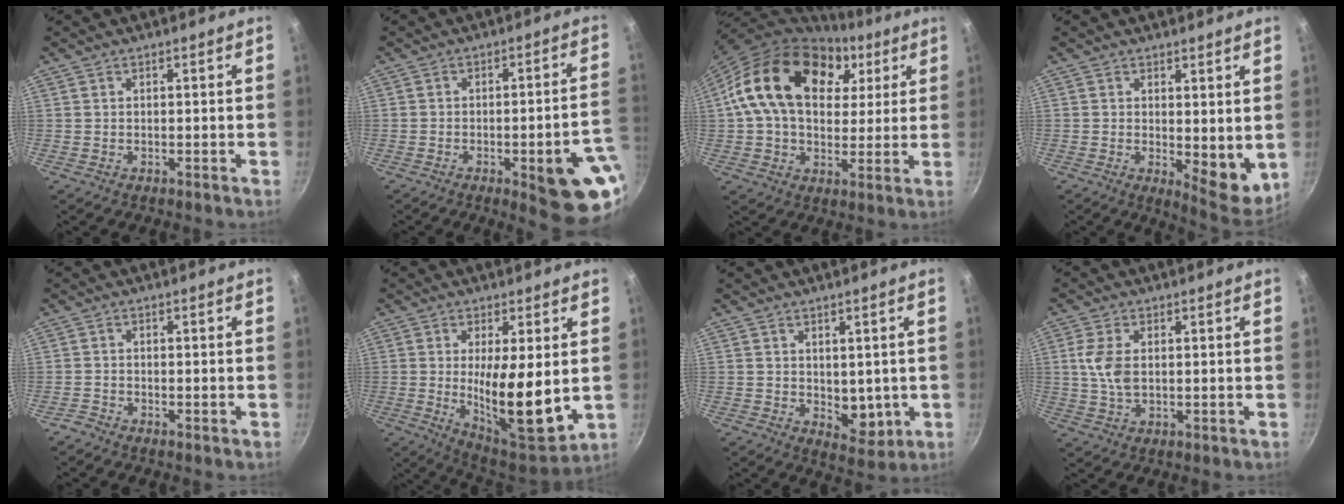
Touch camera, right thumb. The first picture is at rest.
{"total": 15.5, "force": [-5.4, 4.2, 13.9], "torque": [-0.128, 0.030, -0.063]}
{"total": 23.4, "force": [7.8, 15.6, 15.6], "torque": [-0.252, 0.007, 0.122]}
{"total": 8.1, "force": [0.7, 3.5, 7.2], "torque": [-0.084, -0.028, 0.016]}
{"total": 1.2, "force": [-1.0, 0.4, 0.4], "torque": [-0.015, 0.003, -0.028]}
{"total": 15.0, "force": [0.1, 4.7, 14.2], "torque": [-0.216, -0.031, 0.012]}
{"total": 5.7, "force": [0.2, 4.0, 4.0], "torque": [-0.036, -0.018, 0.014]}
{"total": 6.2, "force": [0.9, 3.6, 4.9], "torque": [-0.107, 0.002, 0.019]}